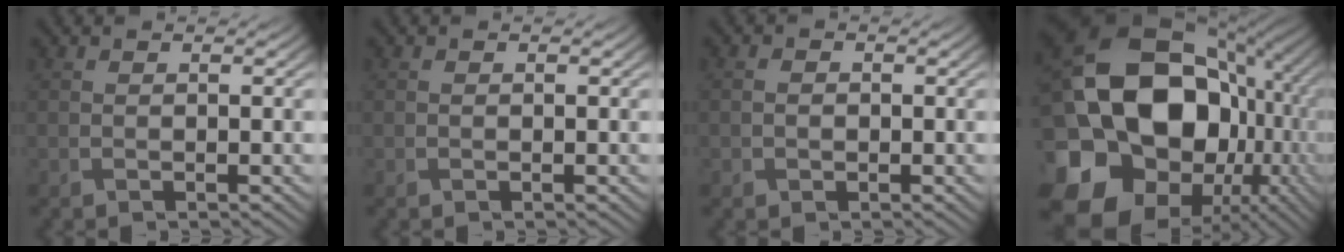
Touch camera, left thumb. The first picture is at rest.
{"total": 0.0}
{"total": 1.1, "force": [-0.2, 1.0, 0.4], "torque": [-0.007, -0.005, -0.006]}
{"total": 24.6, "force": [-1.0, 20.2, 14.1], "torque": [-0.321, -0.045, -0.029]}